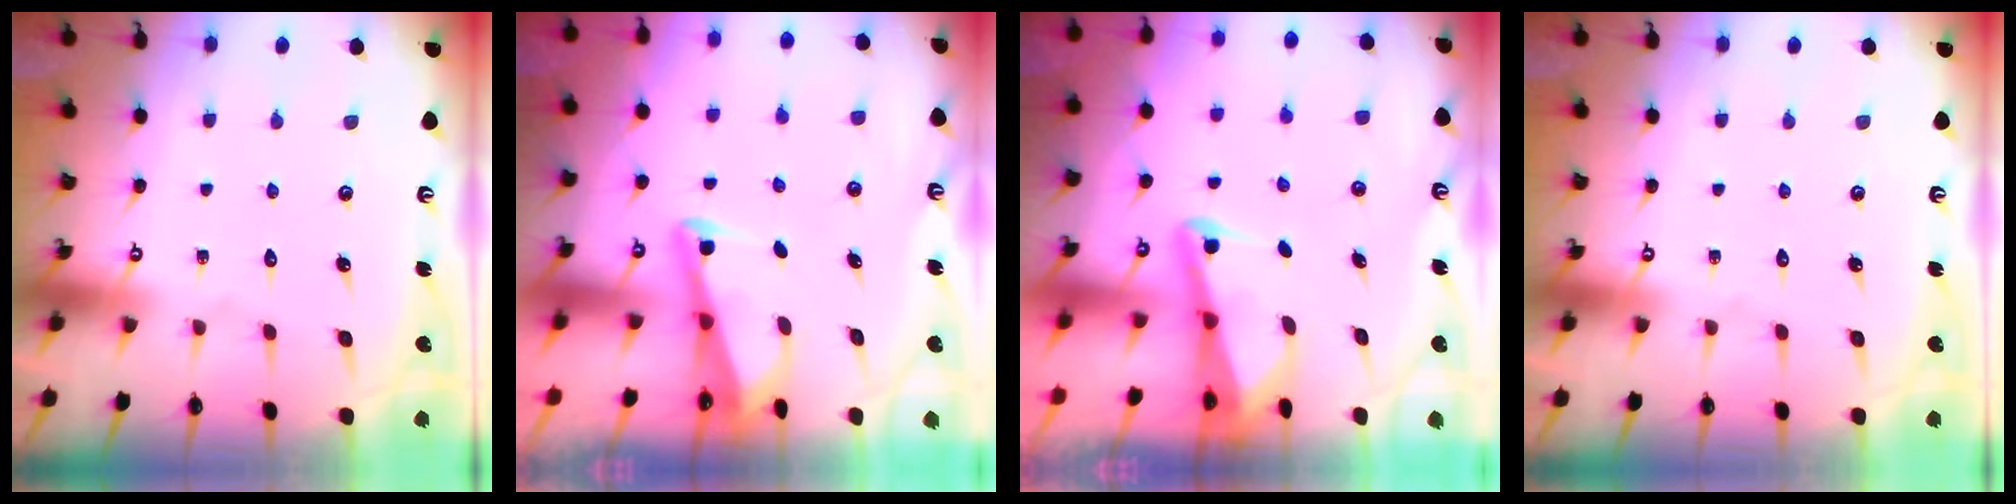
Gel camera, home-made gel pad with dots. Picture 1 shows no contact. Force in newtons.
{"total": 2.7, "press": 2.7, "slide": 0.4}
{"total": 2.5, "press": 2.4, "slide": 0.6}
{"total": 0.0}